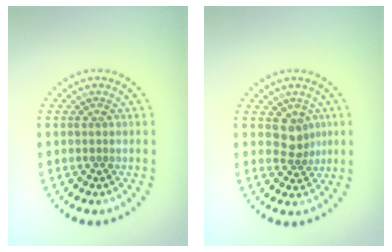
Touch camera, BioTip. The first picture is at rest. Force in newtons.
{"total": 2.1, "press": 1.6, "slide": 1.3}